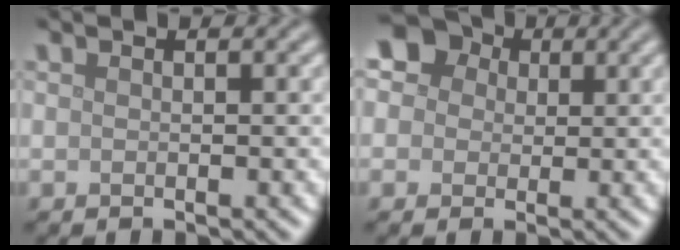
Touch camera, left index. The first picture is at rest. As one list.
[{"total": 9.0, "force": [3.5, 7.3, 3.9], "torque": [-0.079, 0.040, 0.024]}]